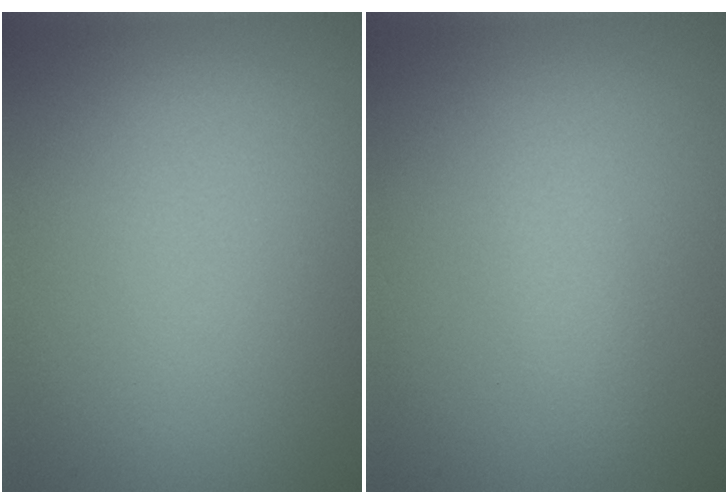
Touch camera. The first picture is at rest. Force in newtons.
{"total": 1.4, "press": 1.4, "slide": 0.1}